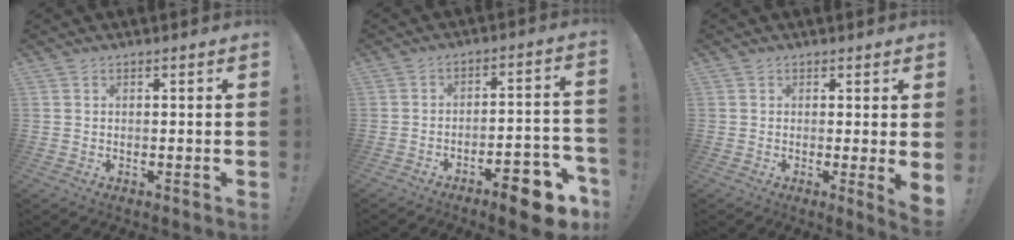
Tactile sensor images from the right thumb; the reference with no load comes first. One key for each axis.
{"total": 11.8, "fx": -8.4, "fy": 3.1, "fz": 7.7, "tx": -0.090, "ty": 0.063, "tz": -0.134}
{"total": 3.5, "fx": 0.9, "fy": 0.3, "fz": 3.4, "tx": -0.038, "ty": -0.016, "tz": 0.018}